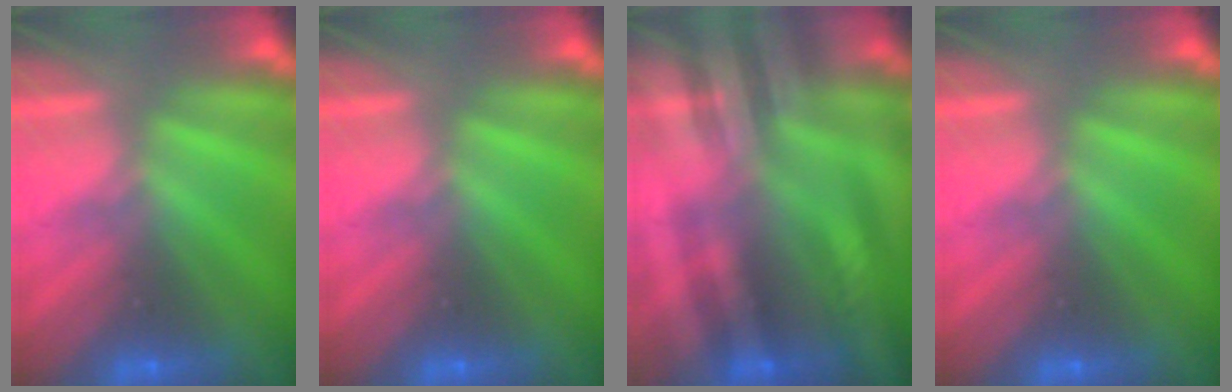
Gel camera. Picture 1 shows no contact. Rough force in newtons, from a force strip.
{"total": 0.0}
{"total": 2.6}
{"total": 0.0}